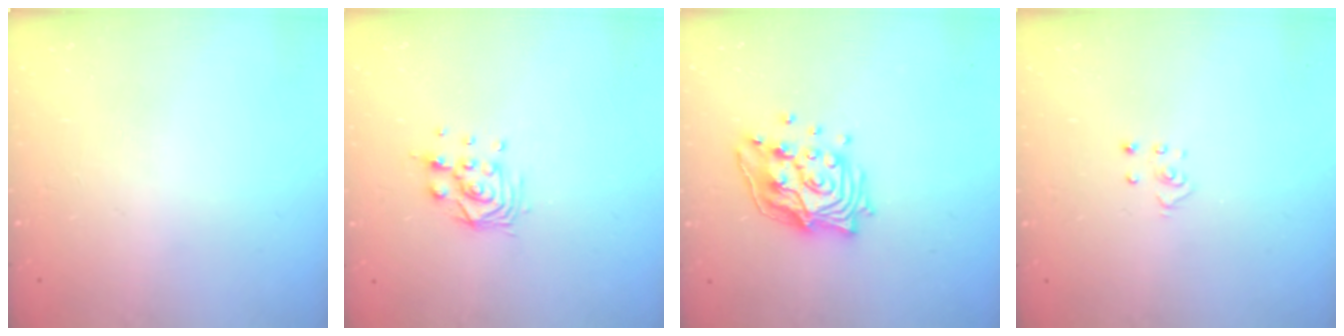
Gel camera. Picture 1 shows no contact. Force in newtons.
{"total": 8.6, "press": 8.5, "slide": 0.9}
{"total": 14.9, "press": 14.8, "slide": 1.4}
{"total": 2.8, "press": 2.8, "slide": 0.3}